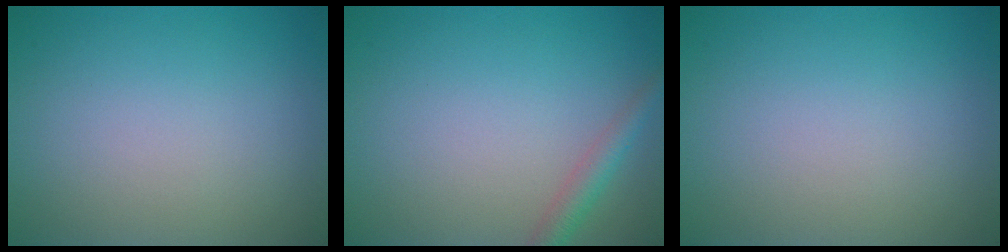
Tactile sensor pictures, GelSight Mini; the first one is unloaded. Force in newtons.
{"total": 2.1, "press": 2.1, "slide": 0.1}
{"total": 0.0}